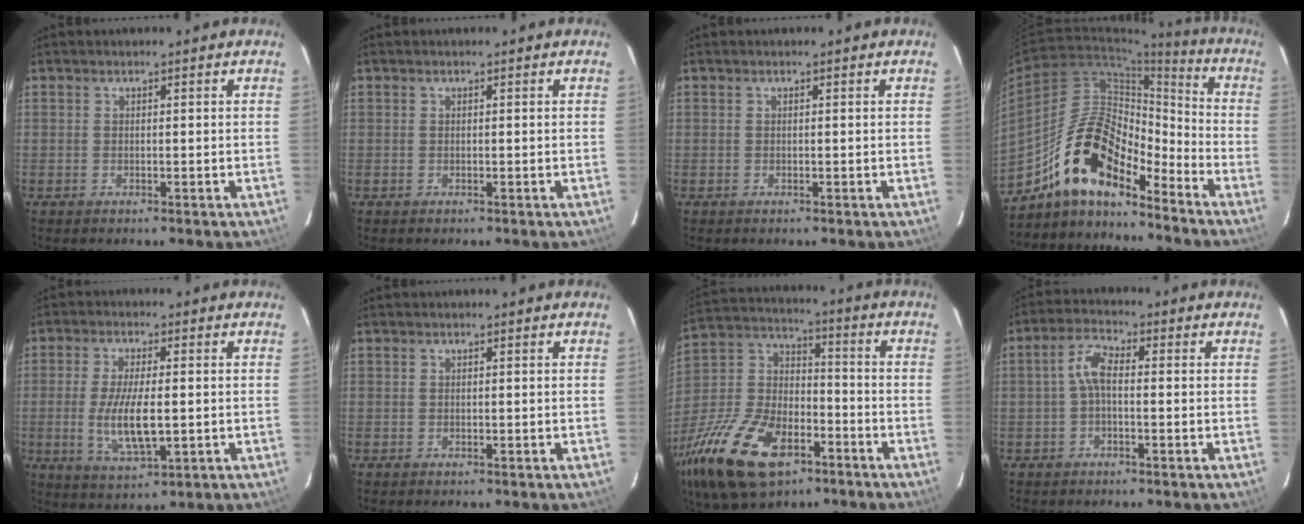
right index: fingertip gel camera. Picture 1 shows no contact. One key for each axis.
{"total": 0.0}
{"total": 0.0}
{"total": 15.8, "fx": -12.0, "fy": 5.5, "fz": 8.6, "tx": -0.157, "ty": 0.021, "tz": -0.228}
{"total": 9.4, "fx": -1.3, "fy": 3.0, "fz": 8.8, "tx": -0.172, "ty": -0.015, "tz": -0.018}
{"total": 0.0}
{"total": 28.3, "fx": -15.0, "fy": 15.6, "fz": 18.1, "tx": -0.407, "ty": -0.013, "tz": -0.259}
{"total": 4.1, "fx": -0.6, "fy": 1.8, "fz": 3.7, "tx": -0.081, "ty": 0.018, "tz": -0.014}